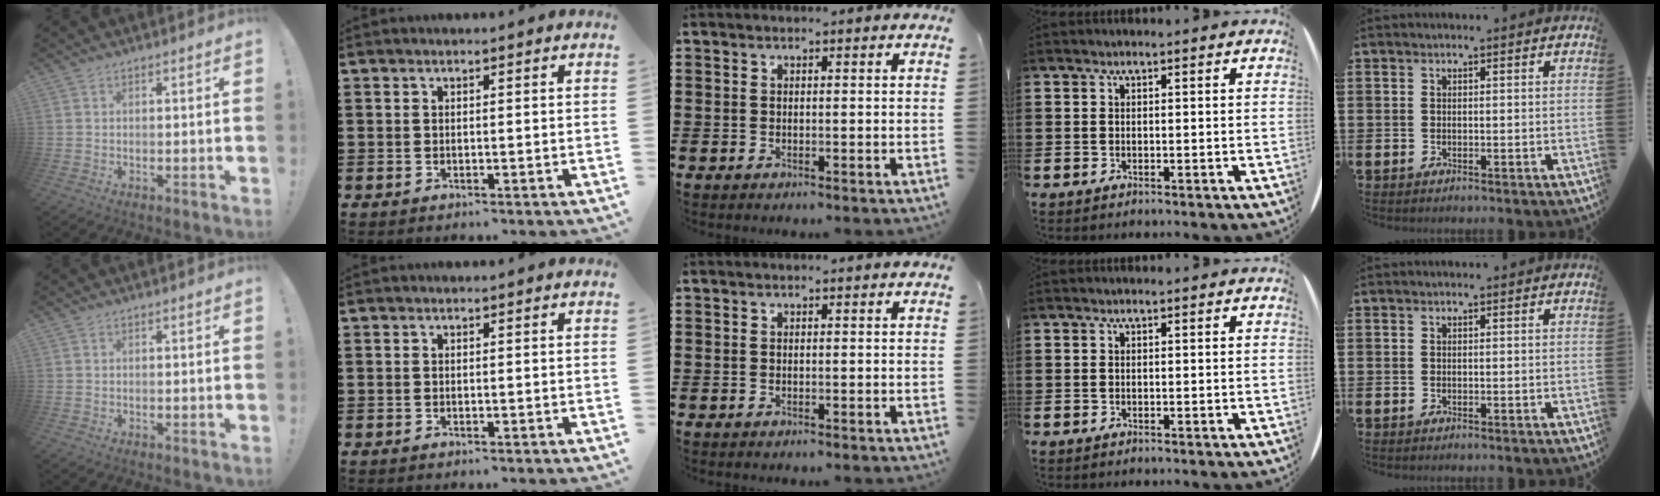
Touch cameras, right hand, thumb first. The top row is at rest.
{}